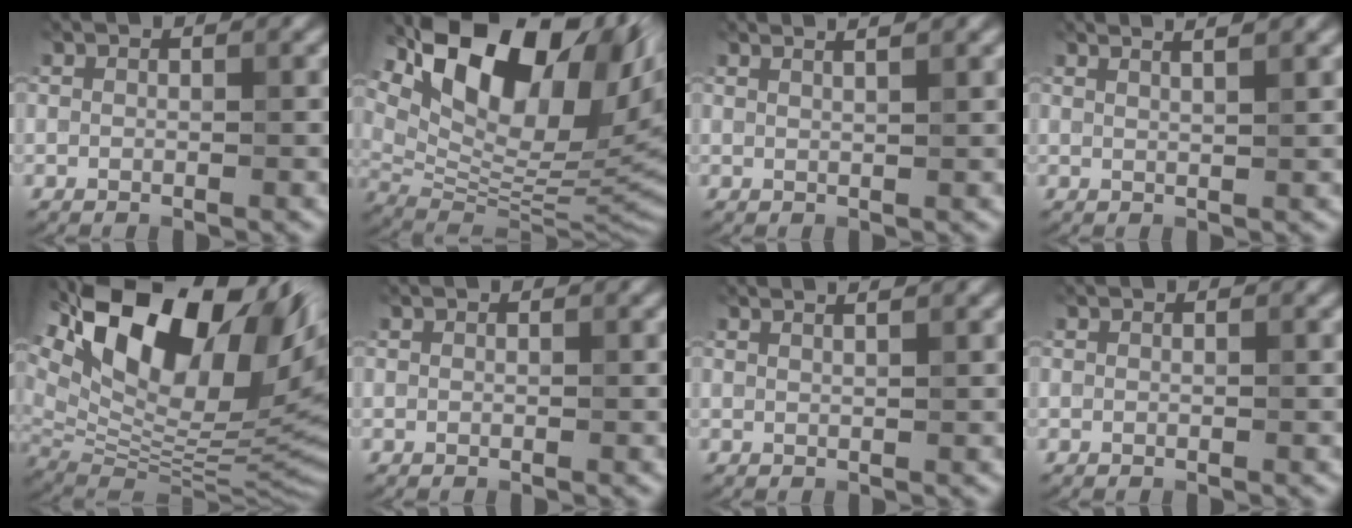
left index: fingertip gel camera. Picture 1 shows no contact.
{"total": 16.7, "force": [7.6, 8.9, 11.9], "torque": [-0.216, 0.028, 0.144]}
{"total": 2.2, "force": [1.7, 0.7, 1.2], "torque": [0.015, 0.023, -0.015]}
{"total": 2.5, "force": [2.0, 0.8, 1.4], "torque": [0.015, 0.025, -0.010]}
{"total": 18.3, "force": [6.9, 9.0, 14.4], "torque": [-0.242, 0.016, 0.140]}
{"total": 0.0}
{"total": 1.9, "force": [1.5, 0.6, 1.0], "torque": [0.016, 0.017, -0.017]}
{"total": 0.0}